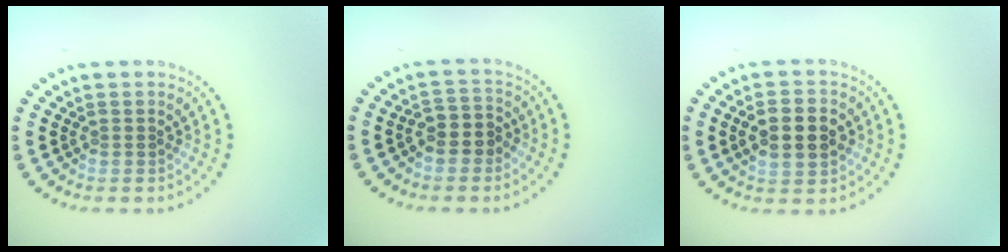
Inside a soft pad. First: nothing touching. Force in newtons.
{"total": 2.6, "press": 2.3, "slide": 1.1}
{"total": 4.5, "press": 4.5, "slide": 0.3}